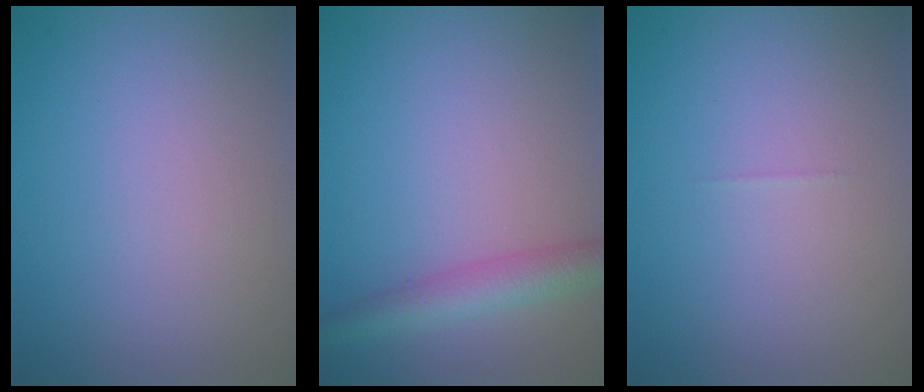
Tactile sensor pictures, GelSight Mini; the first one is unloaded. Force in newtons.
{"total": 3.5, "press": 3.5, "slide": 0.1}
{"total": 0.0}